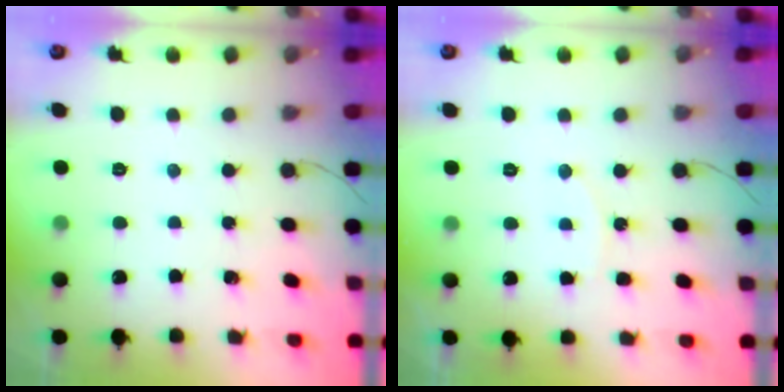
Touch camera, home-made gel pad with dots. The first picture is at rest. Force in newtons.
{"total": 5.7, "press": 5.7, "slide": 0.5}